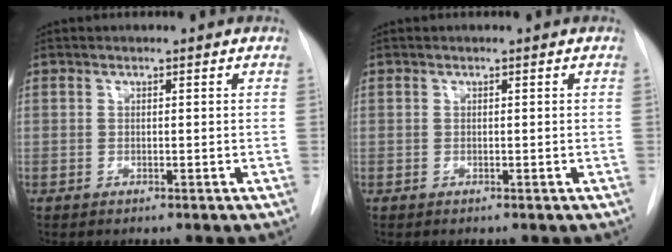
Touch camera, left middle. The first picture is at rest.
{"total": 0.0}